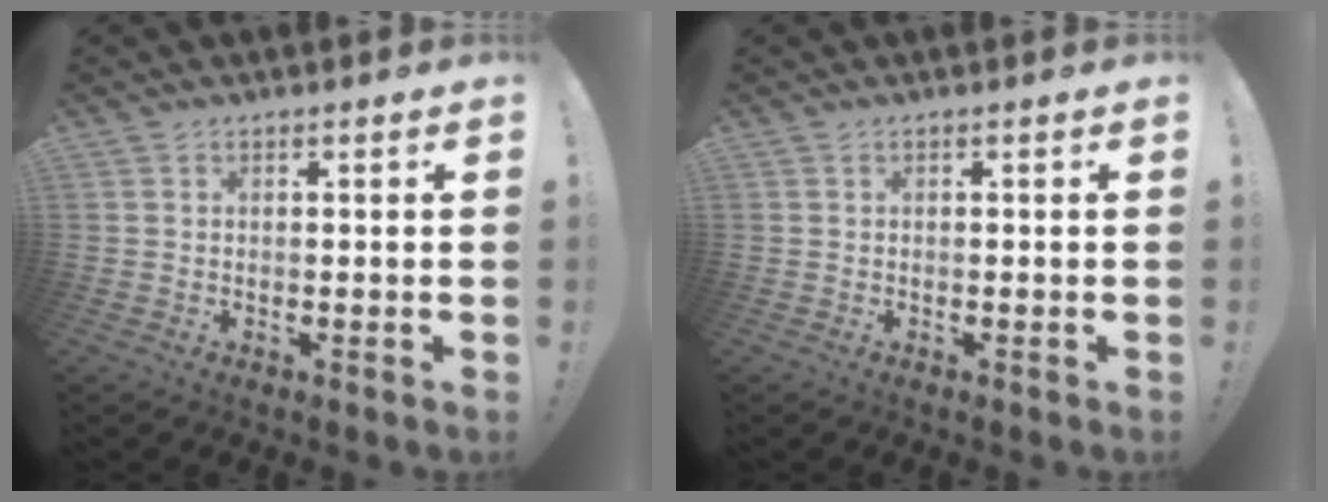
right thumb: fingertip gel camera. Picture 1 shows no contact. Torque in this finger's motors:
{"motor_torque": [-0.06, -0.07, 0.03, 0.00, 0.01]}